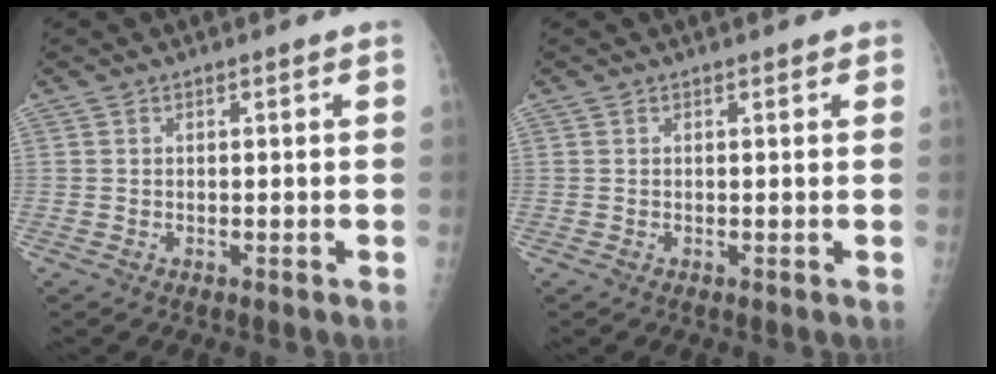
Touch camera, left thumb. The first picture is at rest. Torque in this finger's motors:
{"motor_torque": [-0.09, 0.13, -0.14, -0.06, 0.06]}